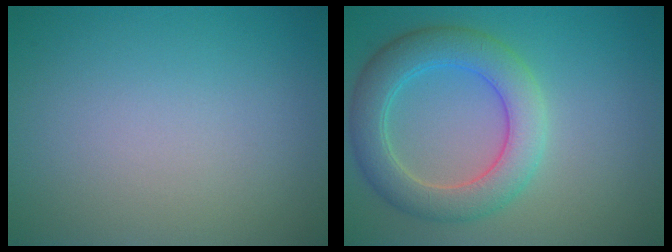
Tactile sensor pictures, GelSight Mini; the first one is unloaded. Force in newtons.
{"total": 5.8, "press": 5.7, "slide": 0.4}